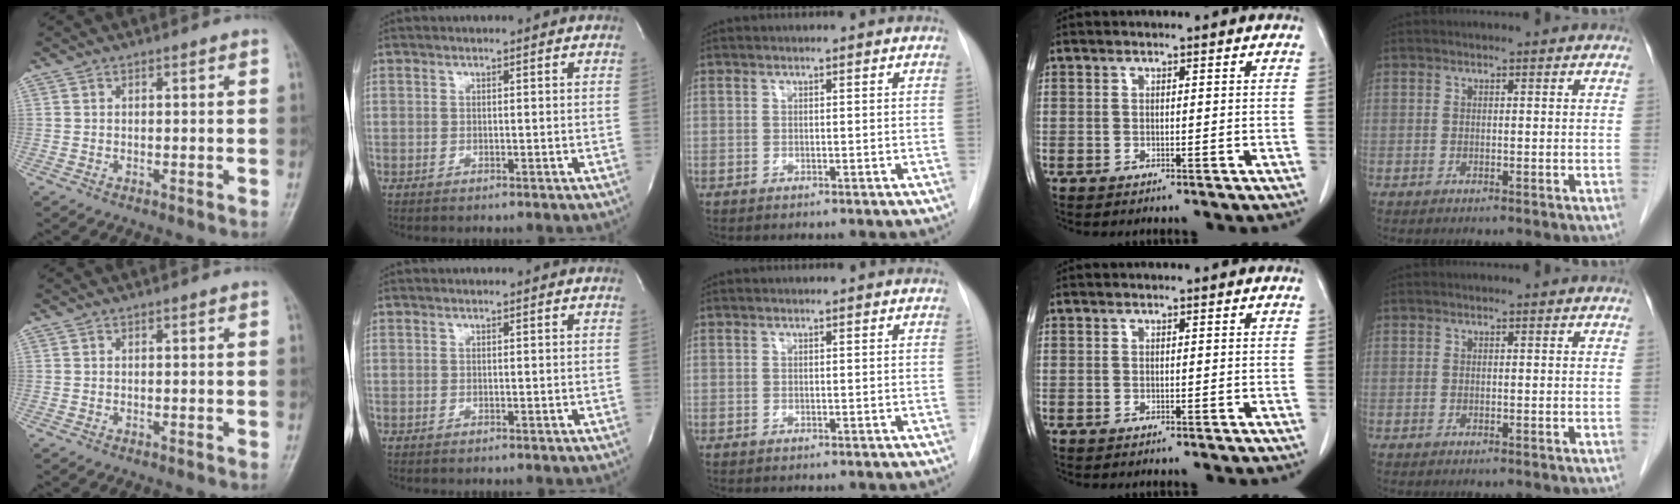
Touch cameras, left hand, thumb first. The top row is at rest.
{}